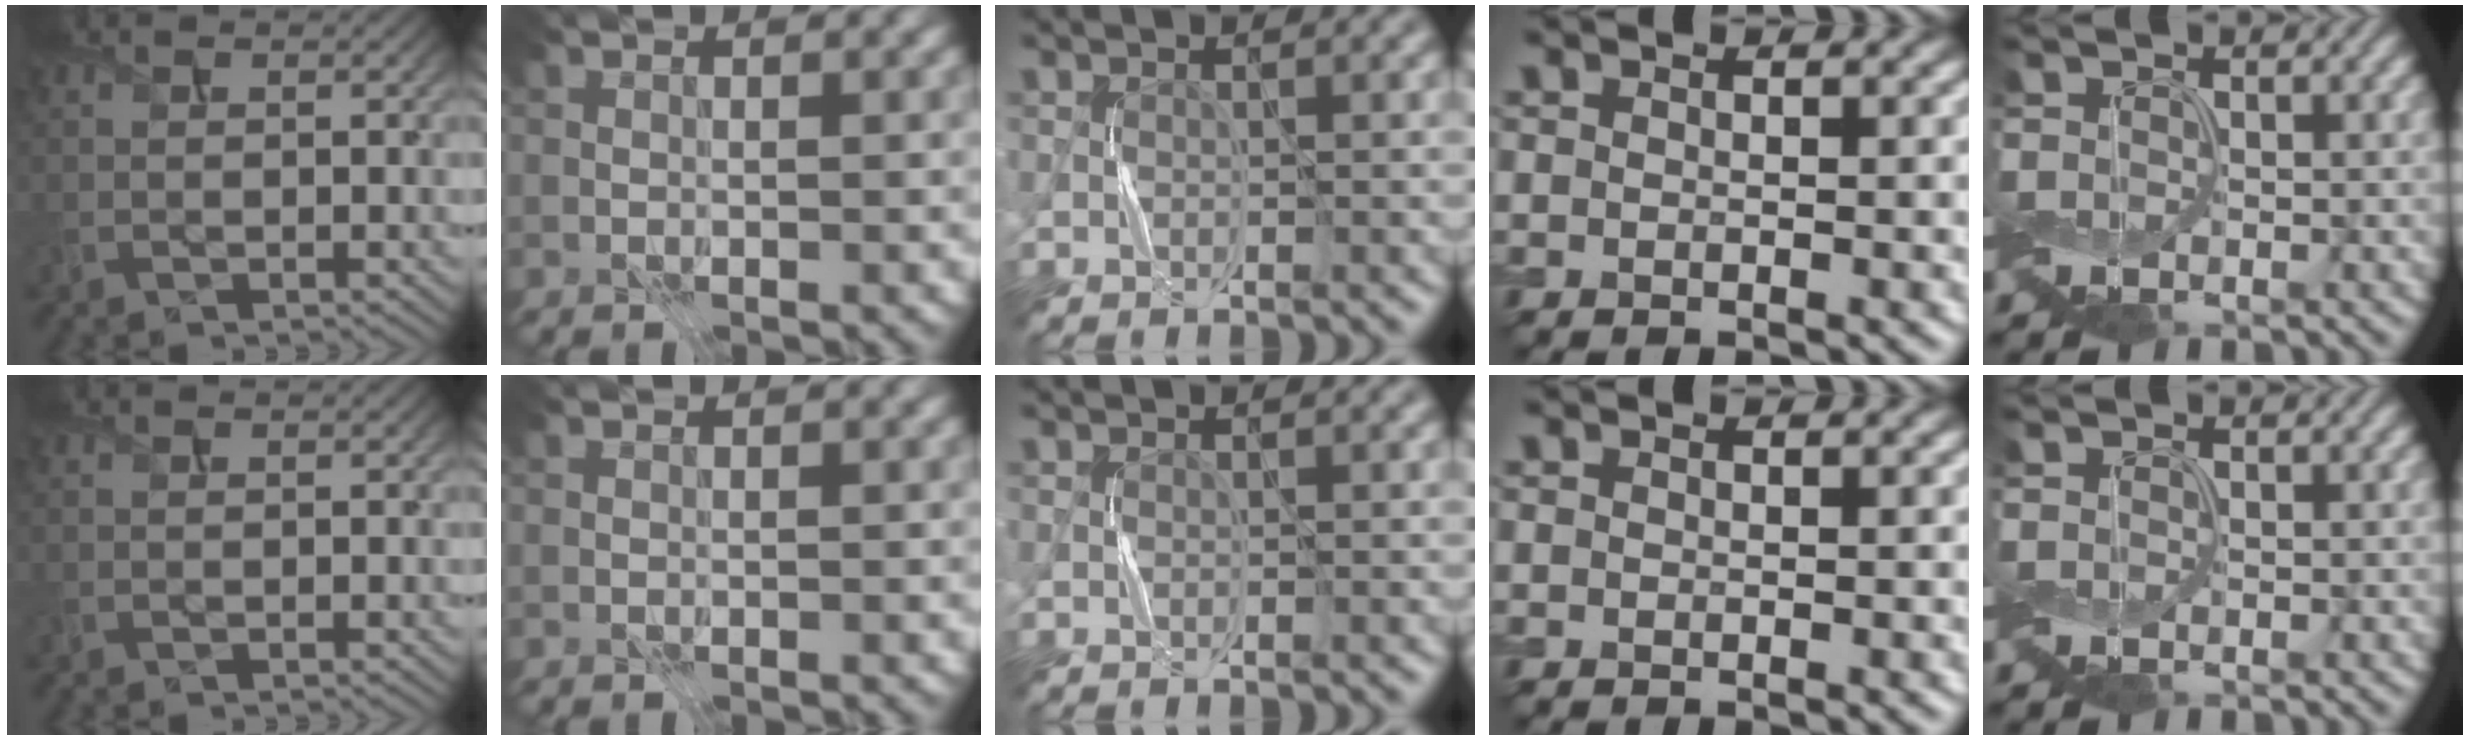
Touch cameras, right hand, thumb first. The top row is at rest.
{}